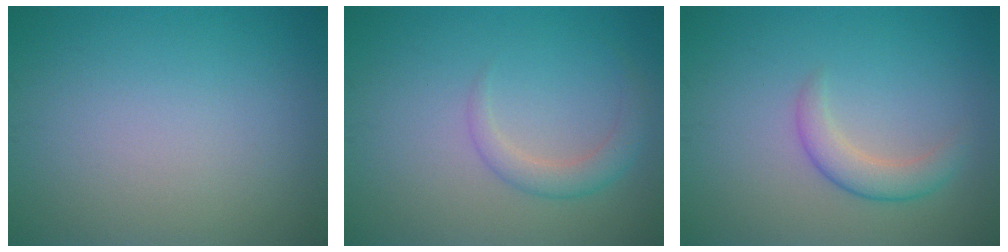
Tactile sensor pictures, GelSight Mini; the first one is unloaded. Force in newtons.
{"total": 2.3, "press": 2.2, "slide": 0.1}
{"total": 2.6, "press": 2.6, "slide": 0.1}